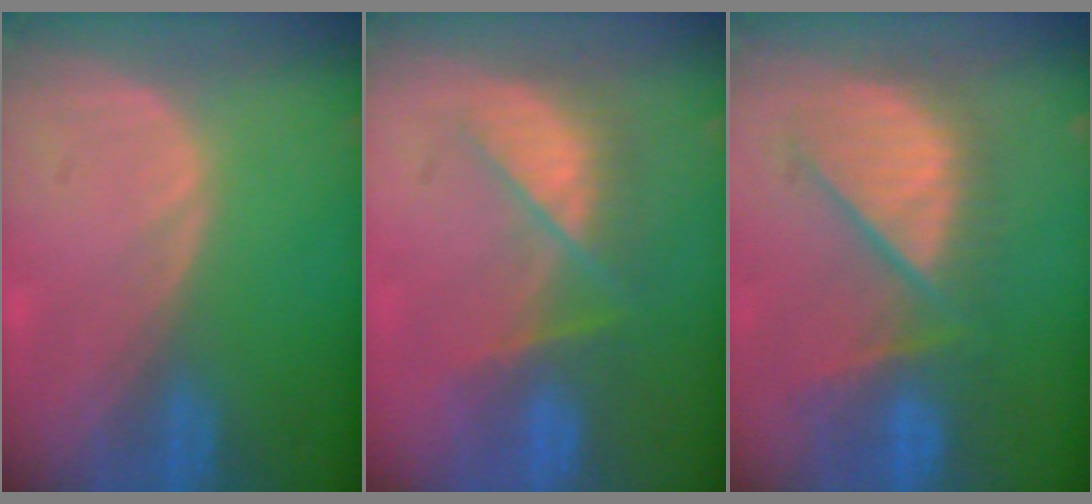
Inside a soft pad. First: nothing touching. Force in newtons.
{"total": 7.2, "press": 7.0, "slide": 1.7}
{"total": 9.7, "press": 9.3, "slide": 3.0}